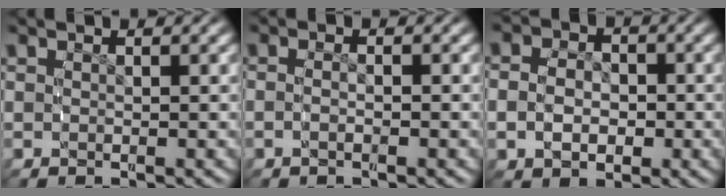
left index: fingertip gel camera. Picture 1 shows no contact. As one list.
[{"total": 1.8, "force": [-0.7, 0.7, 1.4], "torque": [-0.034, 0.004, -0.017]}, {"total": 4.8, "force": [-0.8, 3.9, 2.6], "torque": [-0.051, -0.001, -0.018]}]